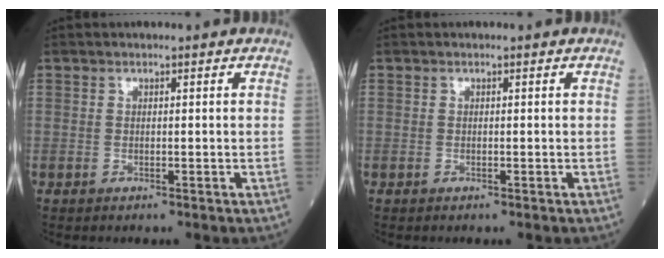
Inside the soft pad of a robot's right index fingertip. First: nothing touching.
{"total": 0.0}